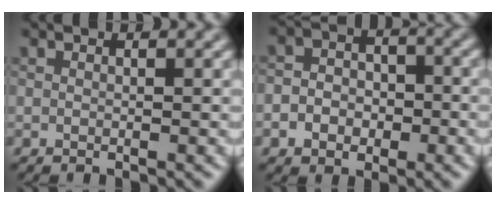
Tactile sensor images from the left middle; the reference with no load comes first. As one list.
[{"total": 3.9, "force": [-1.2, 3.2, 2.0], "torque": [-0.017, -0.008, -0.034]}]